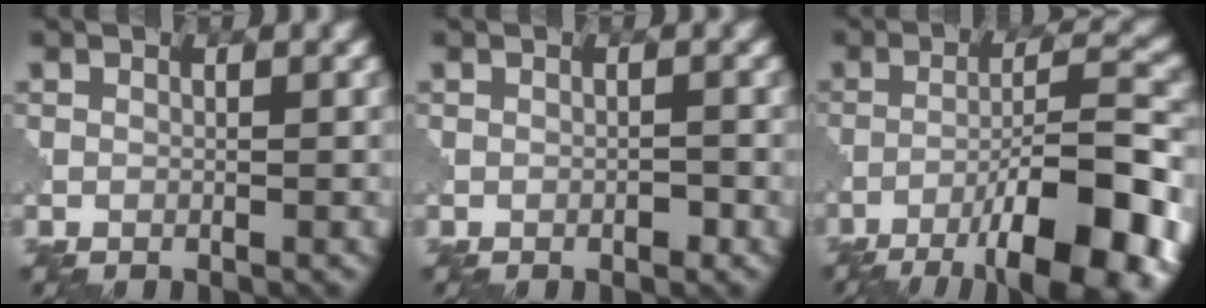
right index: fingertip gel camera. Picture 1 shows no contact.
{"total": 0.8, "force": [-0.3, 0.4, 0.6], "torque": [-0.009, 0.002, -0.005]}
{"total": 12.8, "force": [-7.5, 2.8, 9.9], "torque": [-0.148, 0.010, -0.115]}